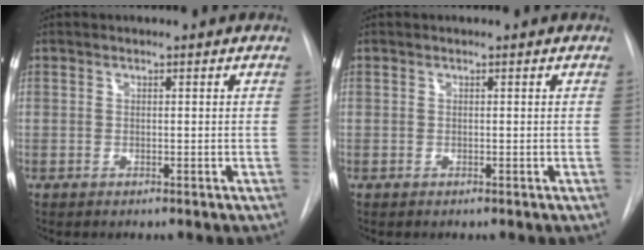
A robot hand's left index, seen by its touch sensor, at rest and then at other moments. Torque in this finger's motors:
{"motor_torque": [0.00, 0.00, 0.00, 0.00]}